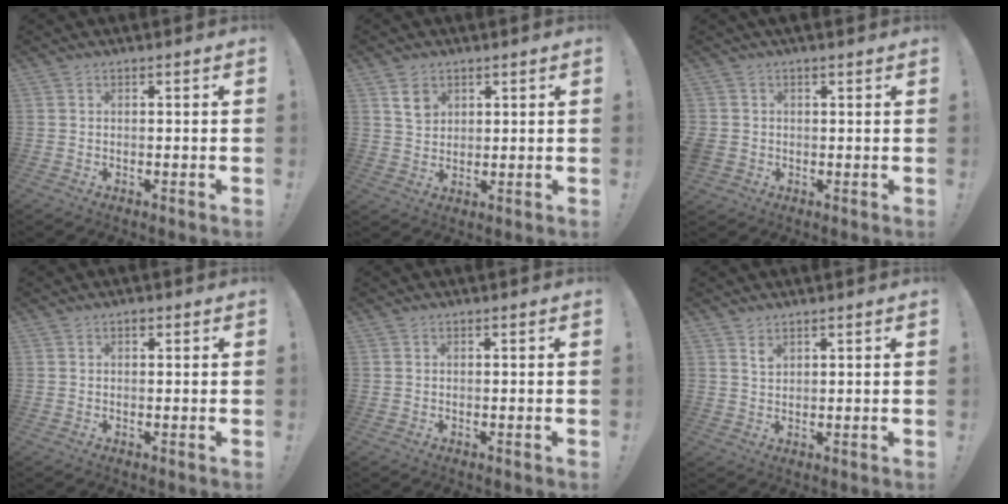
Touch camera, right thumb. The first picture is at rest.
{"total": 4.9, "force": [2.8, 3.5, 2.2], "torque": [-0.025, -0.007, 0.051]}
{"total": 3.3, "force": [0.9, 2.9, 1.1], "torque": [-0.017, -0.008, 0.018]}
{"total": 0.9, "force": [0.5, 0.7, 0.4], "torque": [-0.004, 0.000, 0.008]}
{"total": 0.0}
{"total": 2.2, "force": [1.7, 1.1, 0.9], "torque": [-0.005, -0.014, 0.029]}